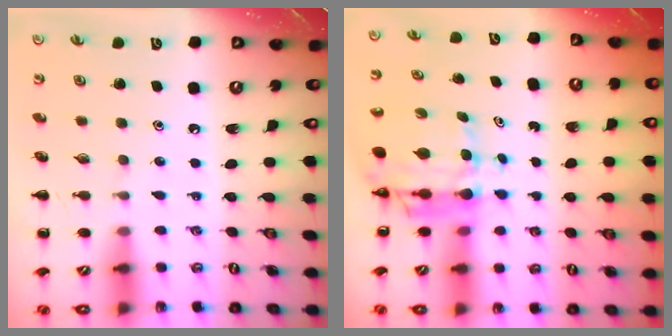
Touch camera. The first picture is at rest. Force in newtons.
{"total": 6.9, "press": 6.6, "slide": 2.2}